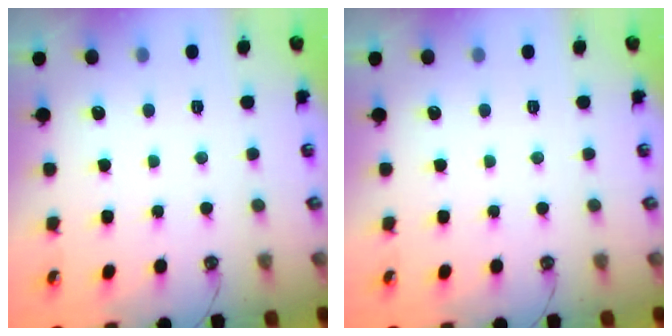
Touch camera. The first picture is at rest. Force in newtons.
{"total": 0.0}